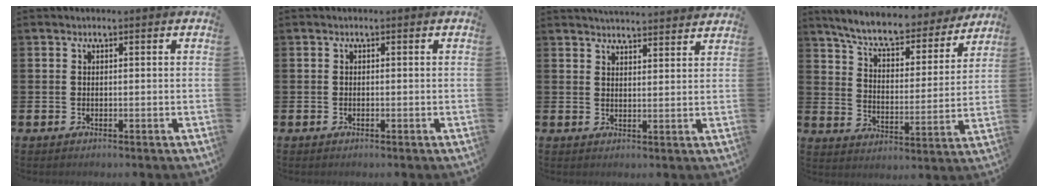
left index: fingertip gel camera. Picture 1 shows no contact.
{"total": 0.0}
{"total": 4.1, "force": [4.1, -0.1, 0.0], "torque": [-0.004, -0.026, 0.073]}
{"total": 7.9, "force": [7.3, 1.5, 2.7], "torque": [-0.077, -0.051, 0.122]}